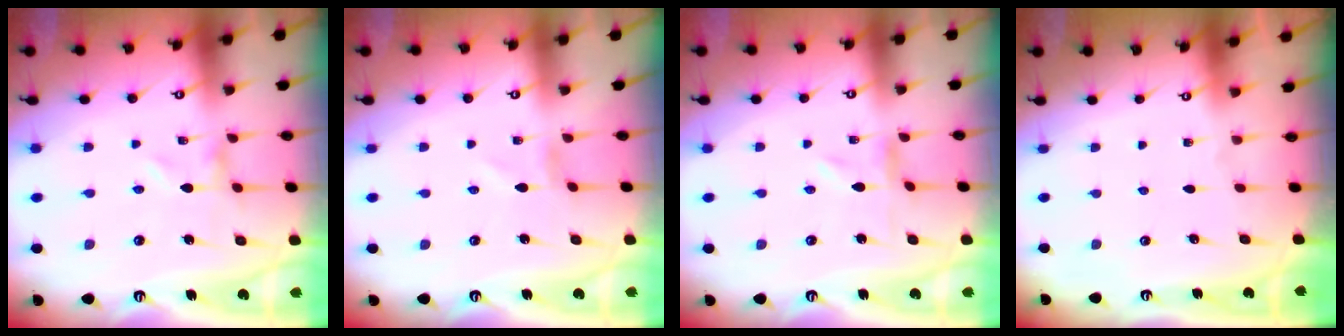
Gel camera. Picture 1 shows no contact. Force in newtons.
{"total": 0.0}
{"total": 0.0}
{"total": 0.0}